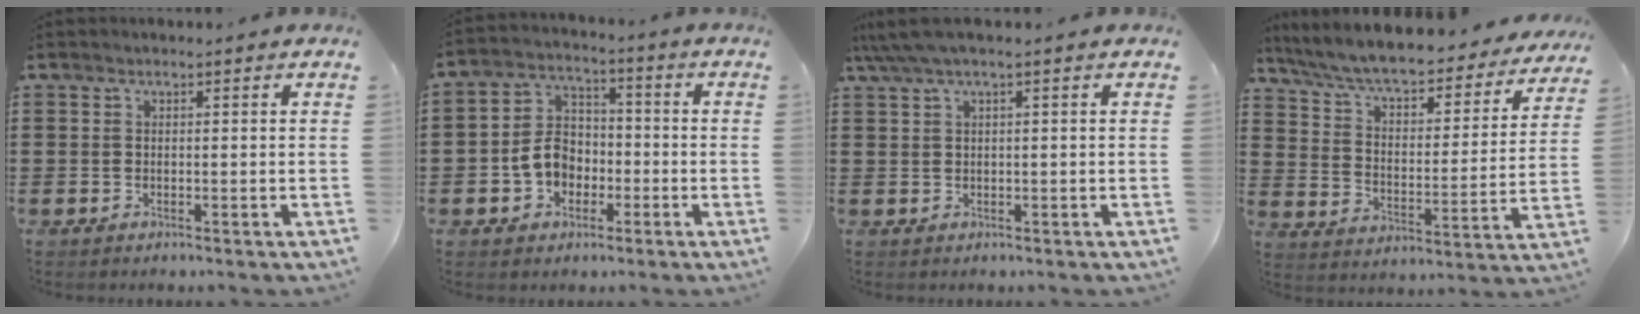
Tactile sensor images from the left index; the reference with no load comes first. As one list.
[{"total": 6.6, "force": [-2.1, 5.2, 3.4], "torque": [-0.090, 0.012, -0.047]}, {"total": 2.3, "force": [0.6, 0.2, 2.2], "torque": [-0.050, -0.003, 0.008]}, {"total": 6.7, "force": [6.1, 0.5, 2.8], "torque": [-0.082, -0.044, 0.099]}]